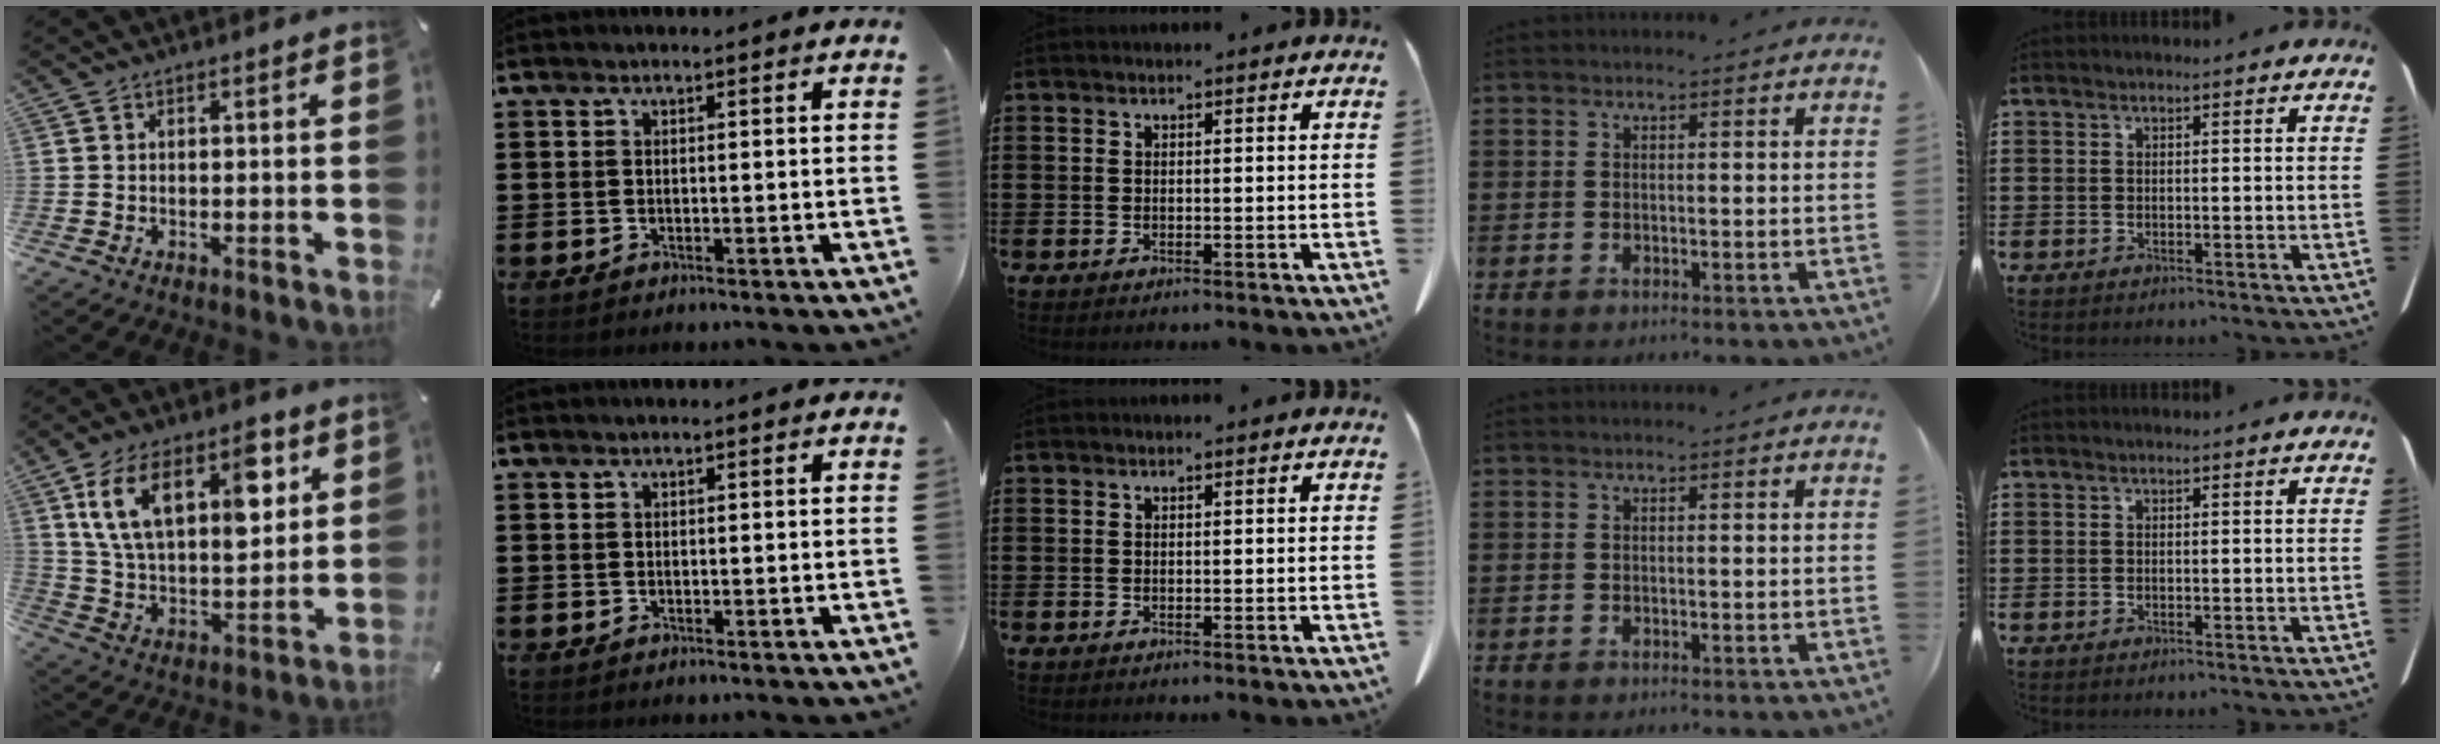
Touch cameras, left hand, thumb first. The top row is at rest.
{"thumb": {"total": 17.3, "force": [8.8, 9.7, 11.4], "torque": [-0.201, -0.022, 0.153]}}